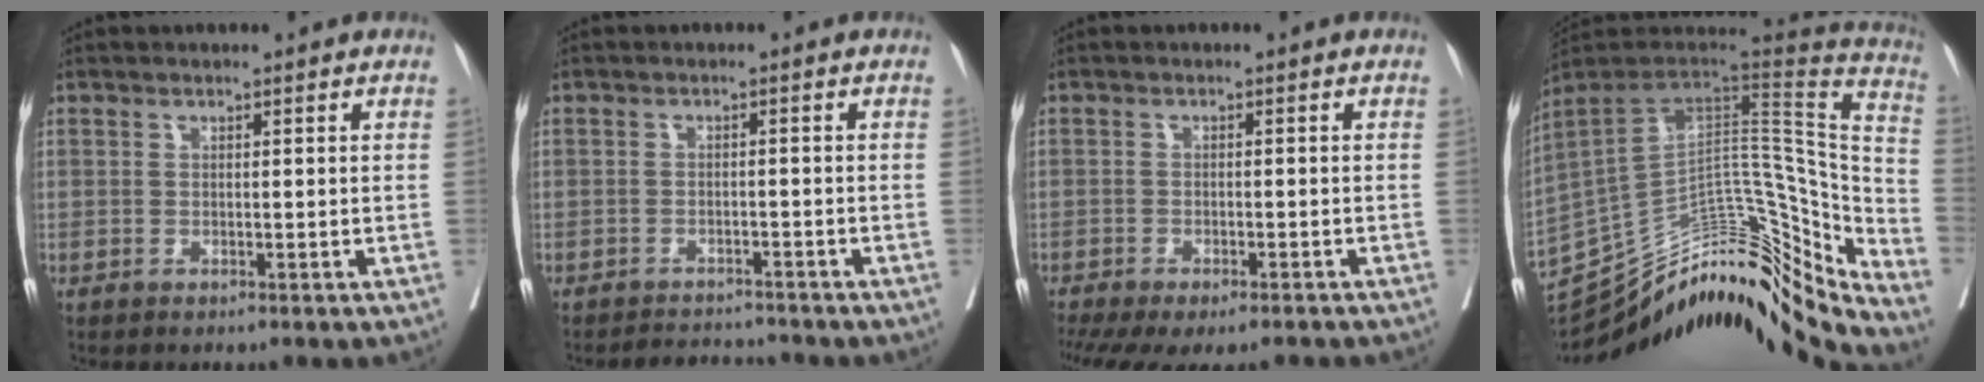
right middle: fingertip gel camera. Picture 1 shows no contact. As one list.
[{"total": 3.0, "force": [-3.0, 0.2, -0.3], "torque": [0.003, -0.004, -0.047]}, {"total": 12.0, "force": [-9.8, 3.5, 6.0], "torque": [-0.133, -0.012, -0.129]}, {"total": 29.2, "force": [-24.8, 6.6, 14.0], "torque": [-0.148, 0.038, -0.348]}]